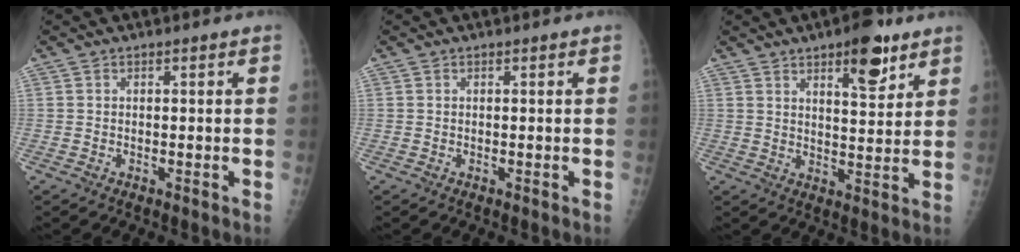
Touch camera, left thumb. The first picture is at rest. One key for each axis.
{"total": 0.0}
{"total": 9.2, "fx": 5.6, "fy": 3.4, "fz": 6.5, "tx": -0.073, "ty": -0.031, "tz": 0.080}